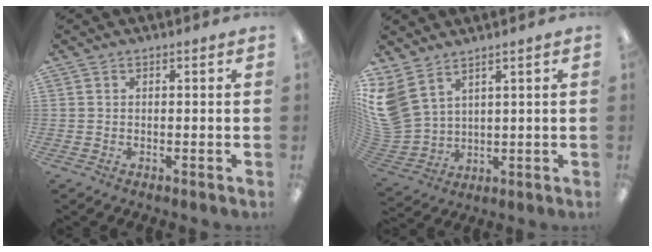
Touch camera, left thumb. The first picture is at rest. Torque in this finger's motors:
{"motor_torque": [2.11, 2.11, 1.39, -1.38, 0.79]}